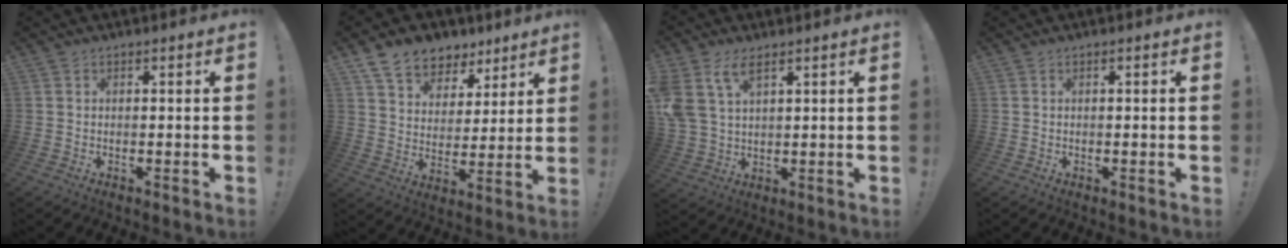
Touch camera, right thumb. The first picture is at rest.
{"total": 11.2, "force": [8.2, 6.8, 3.5], "torque": [-0.061, -0.057, 0.158]}
{"total": 8.6, "force": [4.8, 4.7, 5.4], "torque": [-0.120, -0.013, 0.094]}
{"total": 0.9, "force": [0.0, -0.6, 0.8], "torque": [-0.013, -0.003, -0.002]}